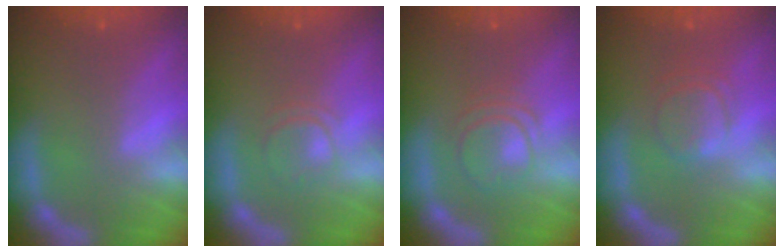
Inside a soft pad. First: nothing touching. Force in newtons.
{"total": 2.4}
{"total": 4.0}
{"total": 3.5}